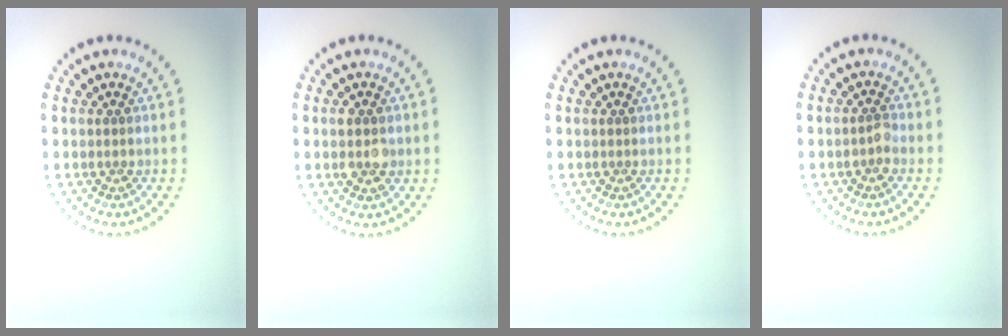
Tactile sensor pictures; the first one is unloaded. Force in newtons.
{"total": 2.2, "press": 2.2, "slide": 0.2}
{"total": 0.0}
{"total": 1.1, "press": 1.0, "slide": 0.3}